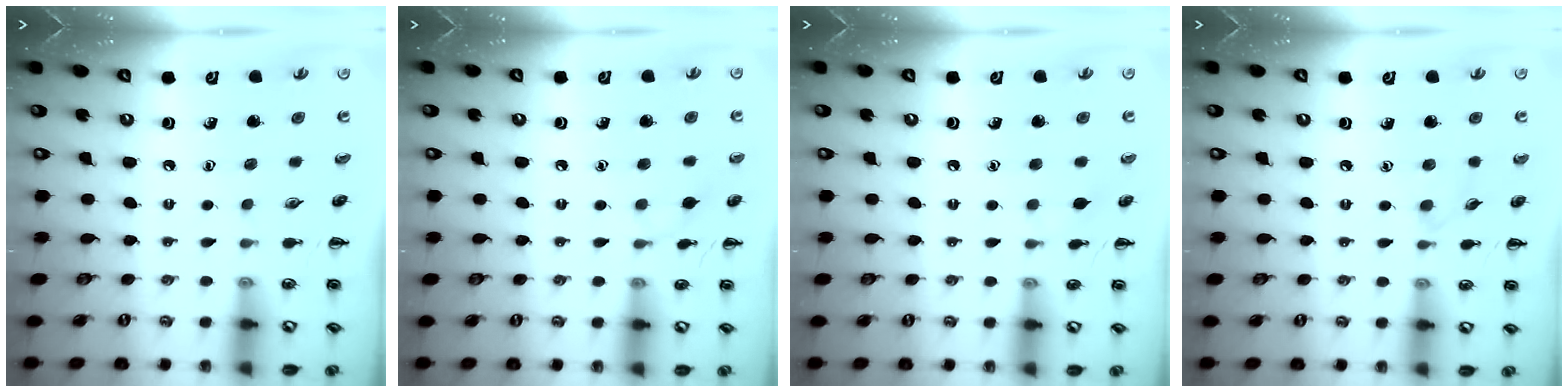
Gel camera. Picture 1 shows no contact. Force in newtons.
{"total": 5.0, "press": 4.6, "slide": 1.8}
{"total": 3.9, "press": 3.8, "slide": 0.9}
{"total": 3.9, "press": 3.6, "slide": 1.5}